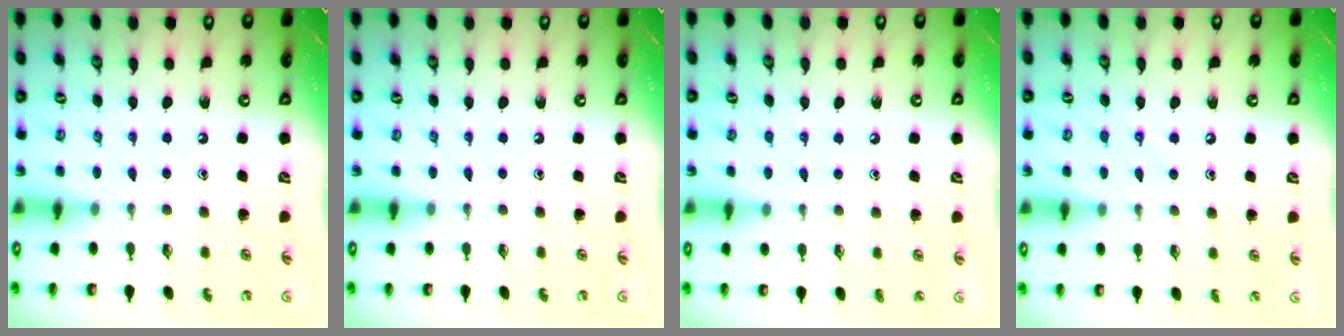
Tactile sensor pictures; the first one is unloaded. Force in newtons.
{"total": 0.0}
{"total": 3.5, "press": 3.5, "slide": 0.3}
{"total": 5.1, "press": 5.1, "slide": 0.6}